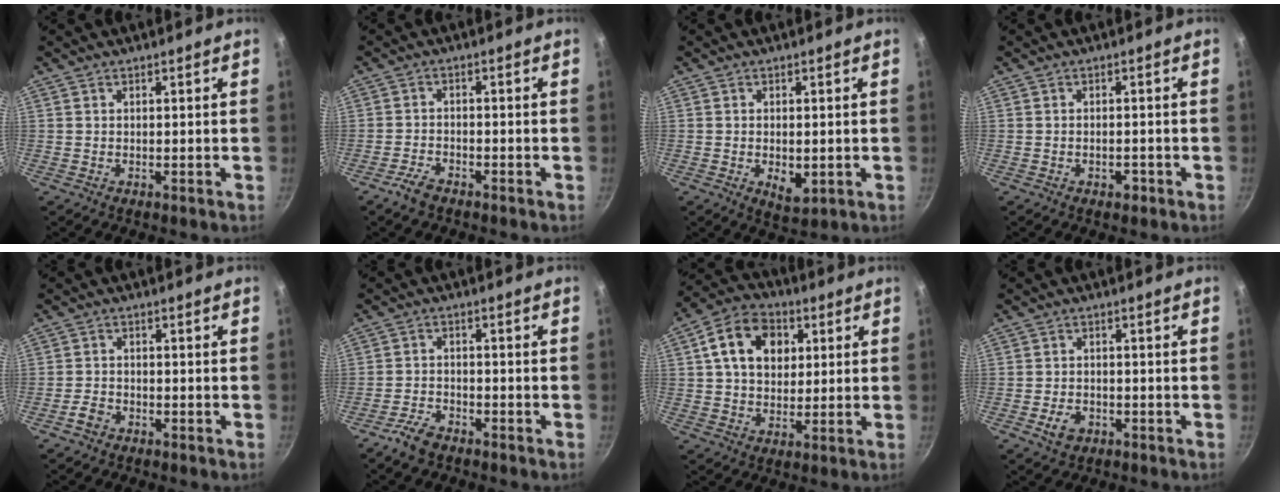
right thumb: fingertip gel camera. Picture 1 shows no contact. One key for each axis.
{"total": 3.4, "fx": -2.6, "fy": 1.3, "fz": 1.7, "tx": -0.039, "ty": 0.022, "tz": -0.052}
{"total": 4.8, "fx": -0.8, "fy": 2.6, "fz": 3.9, "tx": -0.054, "ty": -0.009, "tz": -0.005}
{"total": 2.0, "fx": -1.1, "fy": 1.1, "fz": 1.2, "tx": -0.016, "ty": 0.007, "tz": -0.013}
{"total": 2.8, "fx": -1.8, "fy": 1.7, "fz": 1.2, "tx": -0.023, "ty": 0.022, "tz": -0.034}
{"total": 4.5, "fx": -3.5, "fy": 1.9, "fz": 2.1, "tx": -0.043, "ty": 0.027, "tz": -0.068}
{"total": 13.2, "fx": 3.7, "fy": 9.7, "fz": 8.2, "tx": -0.117, "ty": 0.010, "tz": 0.052}
{"total": 4.1, "fx": -1.8, "fy": 2.9, "fz": 2.3, "tx": -0.036, "ty": 0.012, "tz": -0.029}